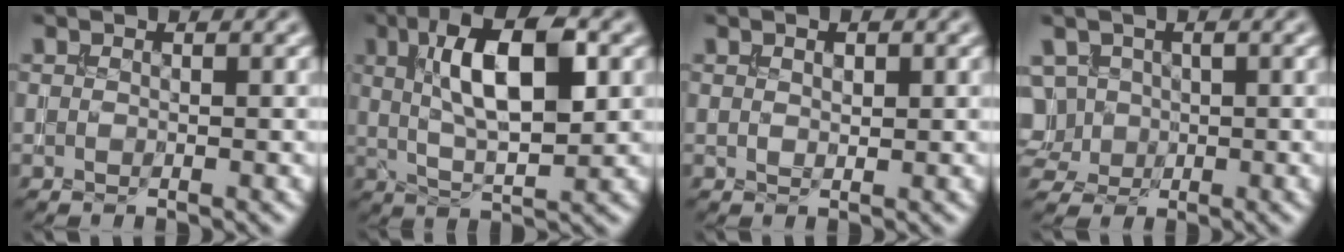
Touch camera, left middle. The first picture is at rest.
{"total": 9.0, "force": [2.3, 3.3, 8.1], "torque": [-0.134, 0.011, 0.033]}
{"total": 1.1, "force": [0.5, 0.6, 0.8], "torque": [-0.012, 0.000, 0.010]}
{"total": 4.8, "force": [0.5, 4.2, 2.2], "torque": [-0.049, 0.025, 0.005]}